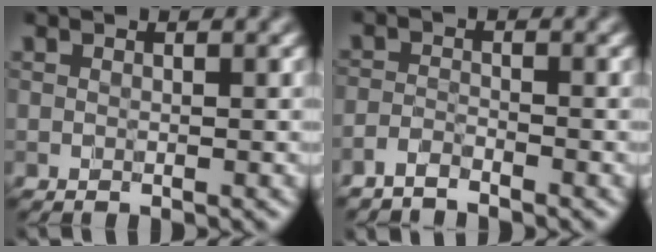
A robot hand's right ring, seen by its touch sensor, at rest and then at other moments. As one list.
[{"total": 1.5, "force": [-1.5, 0.0, 0.2], "torque": [-0.002, 0.003, -0.034]}]